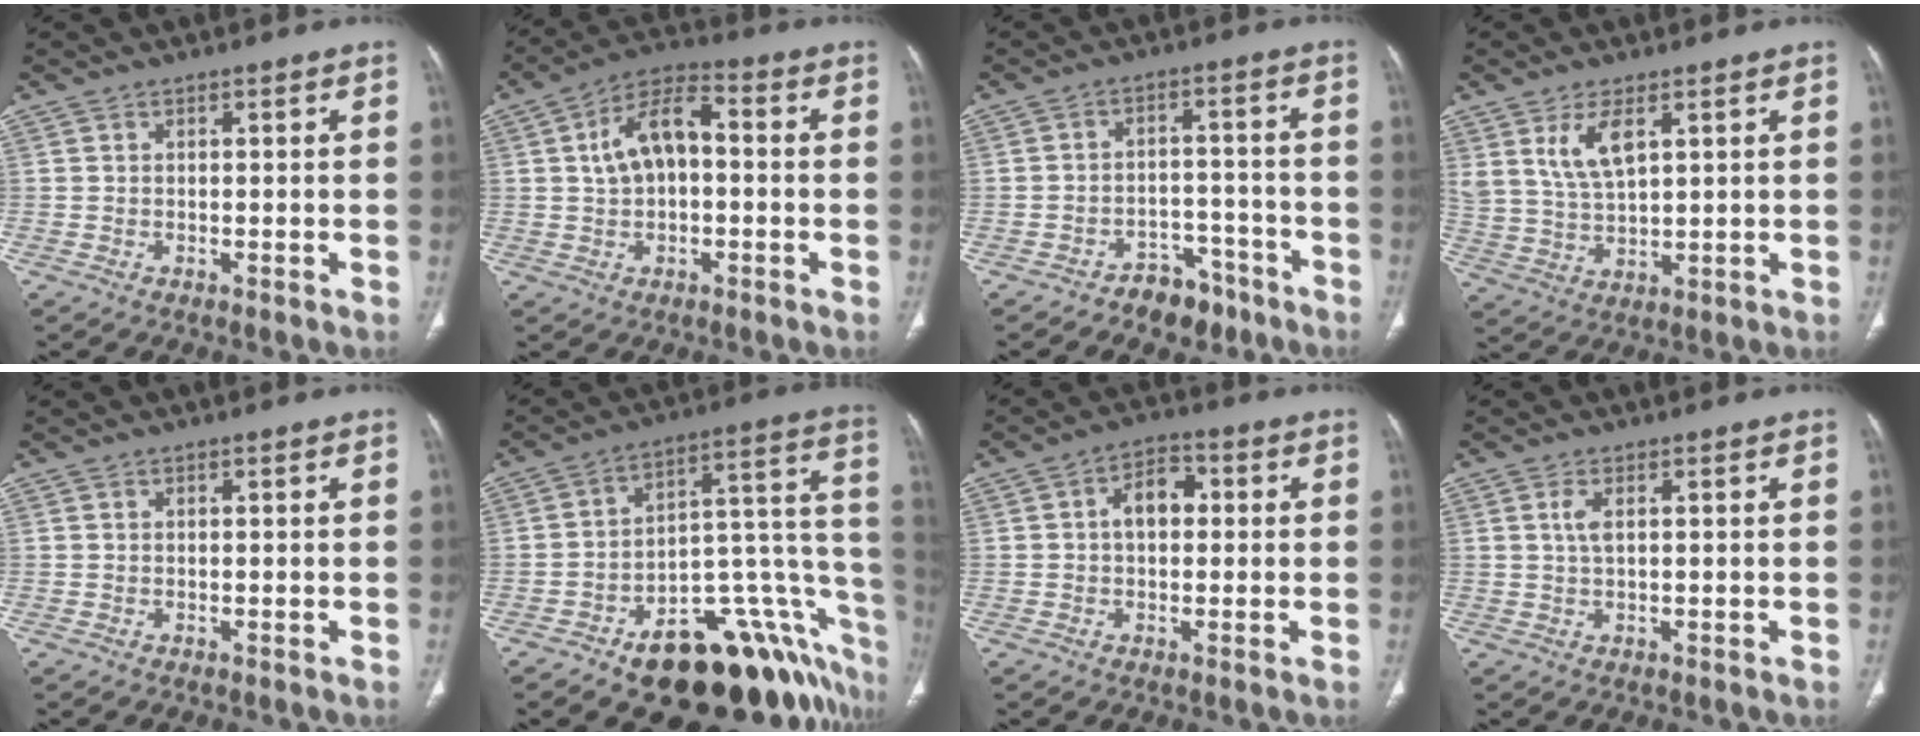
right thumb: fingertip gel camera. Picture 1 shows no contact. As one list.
[{"total": 10.1, "force": [0.7, 5.9, 8.2], "torque": [-0.145, 0.031, 0.005]}, {"total": 7.0, "force": [-5.0, 4.4, 2.1], "torque": [-0.001, 0.051, -0.073]}, {"total": 7.3, "force": [3.5, 3.1, 5.7], "torque": [-0.110, -0.019, 0.080]}, {"total": 0.0}, {"total": 28.5, "force": [-13.2, 12.6, 21.9], "torque": [-0.166, 0.103, -0.180]}, {"total": 6.2, "force": [0.5, 4.1, 4.6], "torque": [-0.061, 0.020, 0.000]}, {"total": 2.0, "force": [0.5, 0.6, 1.8], "torque": [-0.048, 0.004, 0.016]}]